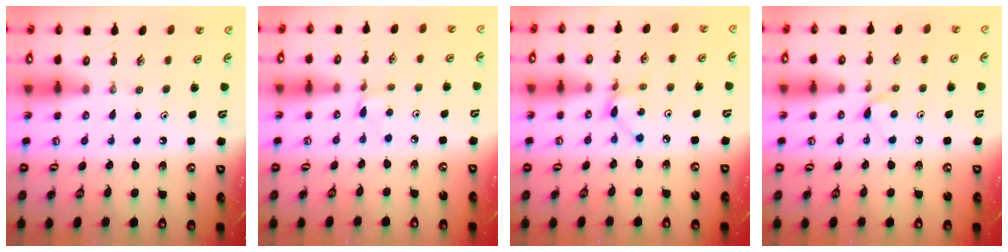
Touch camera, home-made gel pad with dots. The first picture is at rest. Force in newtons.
{"total": 1.9, "press": 1.9, "slide": 0.2}
{"total": 2.7, "press": 2.7, "slide": 0.1}
{"total": 6.5, "press": 6.4, "slide": 0.7}